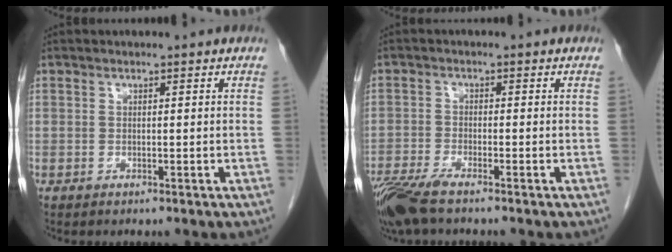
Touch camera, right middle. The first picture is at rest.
{"total": 6.9, "force": [-5.3, 1.0, 4.3], "torque": [-0.087, -0.018, -0.102]}